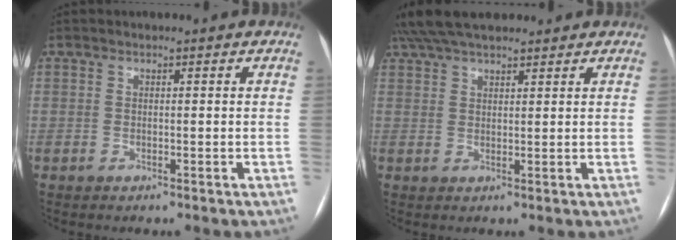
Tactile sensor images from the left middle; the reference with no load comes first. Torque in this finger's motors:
{"motor_torque": [0.90, -1.01, 0.23, 0.04]}